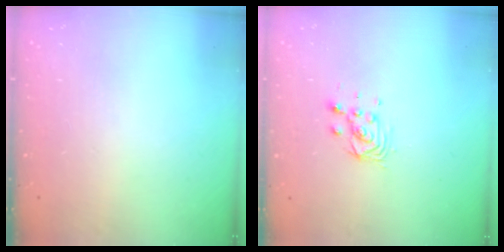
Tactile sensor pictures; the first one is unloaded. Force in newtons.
{"total": 4.2, "press": 4.2, "slide": 0.3}